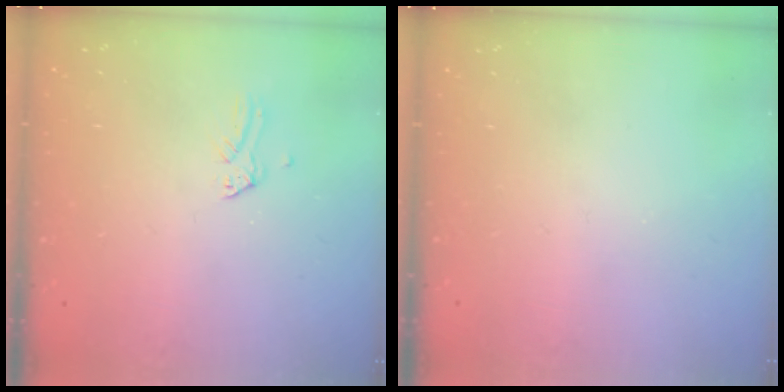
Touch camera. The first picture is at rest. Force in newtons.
{"total": 0.0}